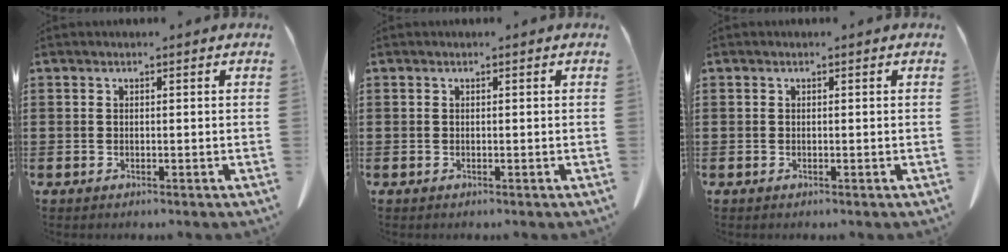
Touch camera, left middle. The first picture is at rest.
{"total": 0.0}
{"total": 0.0}